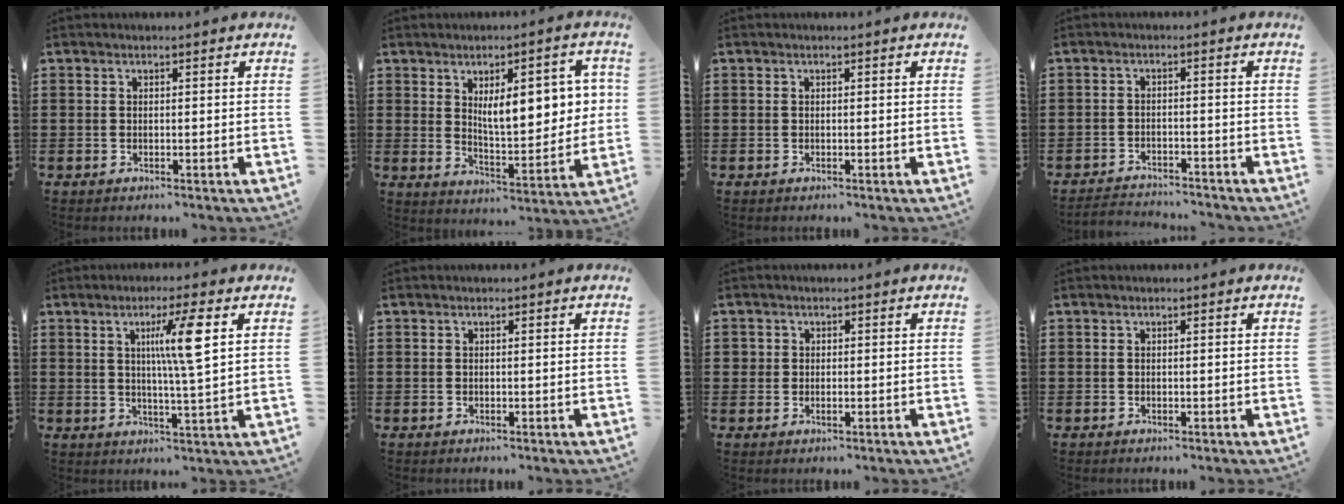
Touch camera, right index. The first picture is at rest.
{"total": 9.5, "force": [2.9, 3.7, 8.3], "torque": [-0.131, 0.001, 0.043]}
{"total": 0.0}
{"total": 2.5, "force": [-2.5, 0.1, 0.1], "torque": [-0.007, 0.000, -0.054]}
{"total": 7.6, "force": [2.5, 0.1, 7.2], "torque": [-0.136, -0.003, 0.033]}
{"total": 0.0}
{"total": 0.8, "force": [0.1, 0.7, 0.3], "torque": [-0.009, 0.002, 0.001]}
{"total": 0.0}